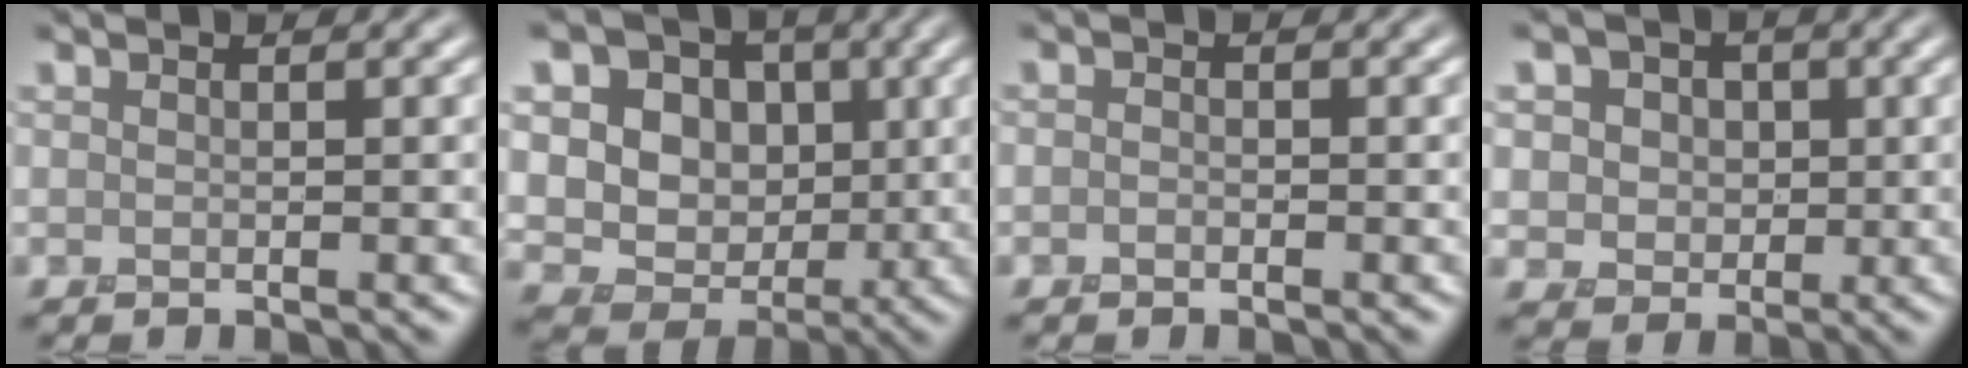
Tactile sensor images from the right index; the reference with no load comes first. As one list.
[{"total": 13.5, "force": [2.4, 11.7, 6.3], "torque": [-0.142, 0.037, 0.025]}, {"total": 0.8, "force": [-0.6, 0.5, 0.1], "torque": [-0.001, -0.005, -0.016]}, {"total": 5.3, "force": [1.5, 4.6, 2.0], "torque": [-0.035, 0.007, 0.013]}]